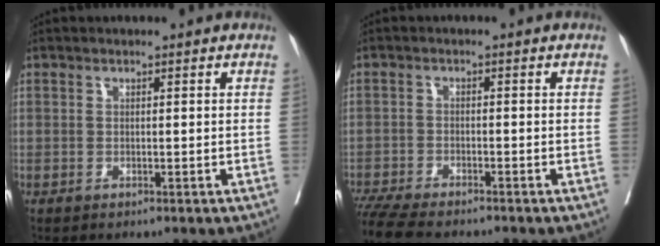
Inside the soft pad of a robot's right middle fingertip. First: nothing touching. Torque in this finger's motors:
{"motor_torque": [0.78, -0.79, 0.14, 0.10]}